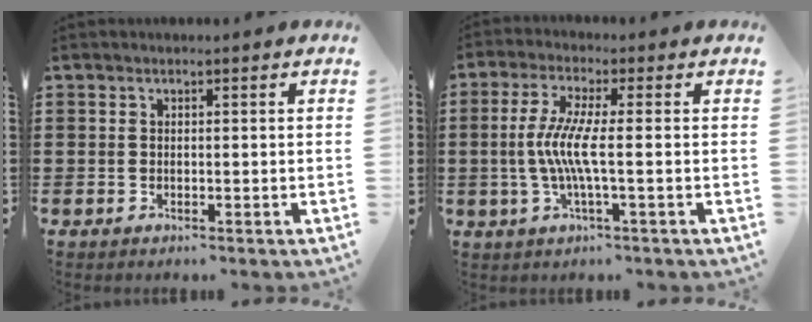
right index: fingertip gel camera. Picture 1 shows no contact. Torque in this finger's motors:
{"motor_torque": [1.15, 0.18, 0.63, 0.21]}